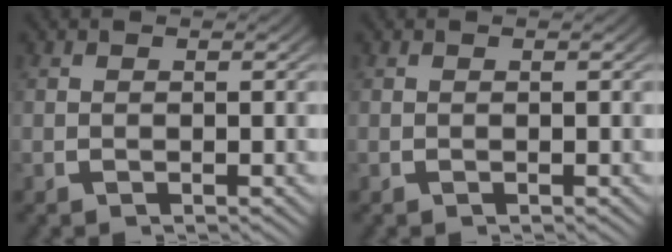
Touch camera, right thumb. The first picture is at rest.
{"total": 0.0}